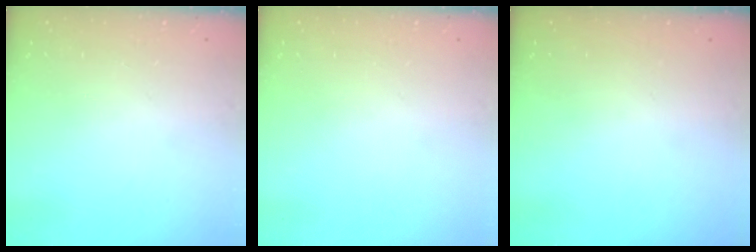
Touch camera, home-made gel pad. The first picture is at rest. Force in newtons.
{"total": 0.0}
{"total": 0.0}